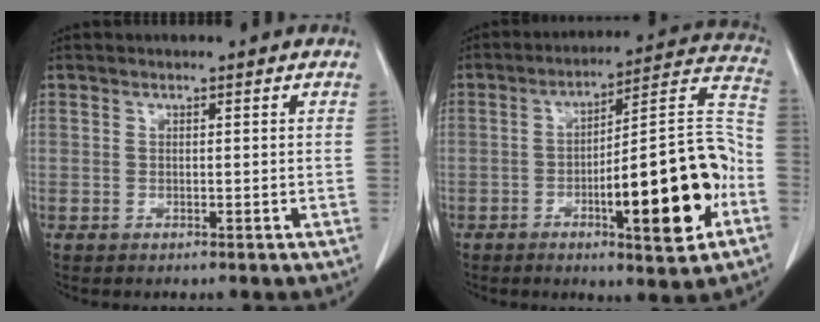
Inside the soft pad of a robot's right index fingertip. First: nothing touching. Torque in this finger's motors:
{"motor_torque": [1.94, -0.19, 0.74, 0.19]}